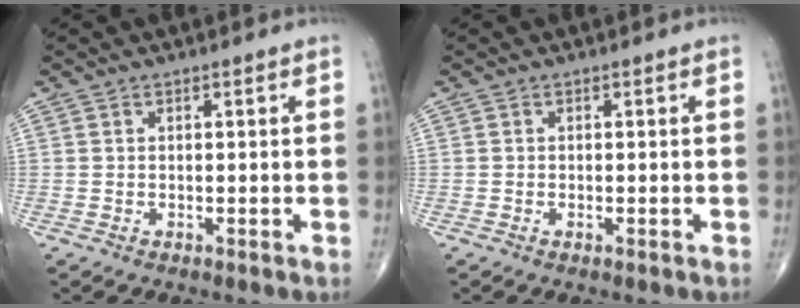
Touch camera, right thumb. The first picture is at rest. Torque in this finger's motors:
{"motor_torque": [-0.17, 0.02, 0.17, -0.03, 0.00]}